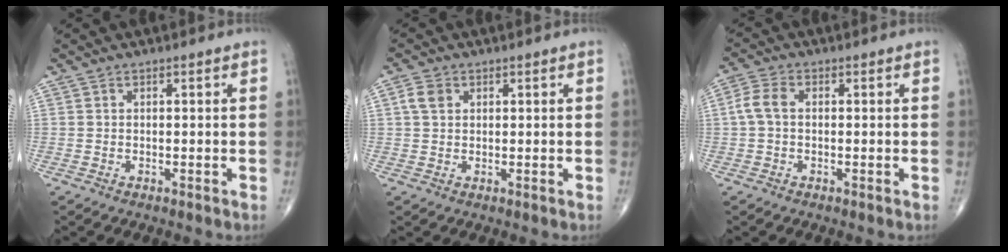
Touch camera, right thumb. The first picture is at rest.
{"total": 3.0, "force": [1.0, 2.3, 1.7], "torque": [-0.032, 0.006, 0.018]}
{"total": 4.1, "force": [0.1, 2.6, 3.1], "torque": [-0.070, 0.012, -0.005]}